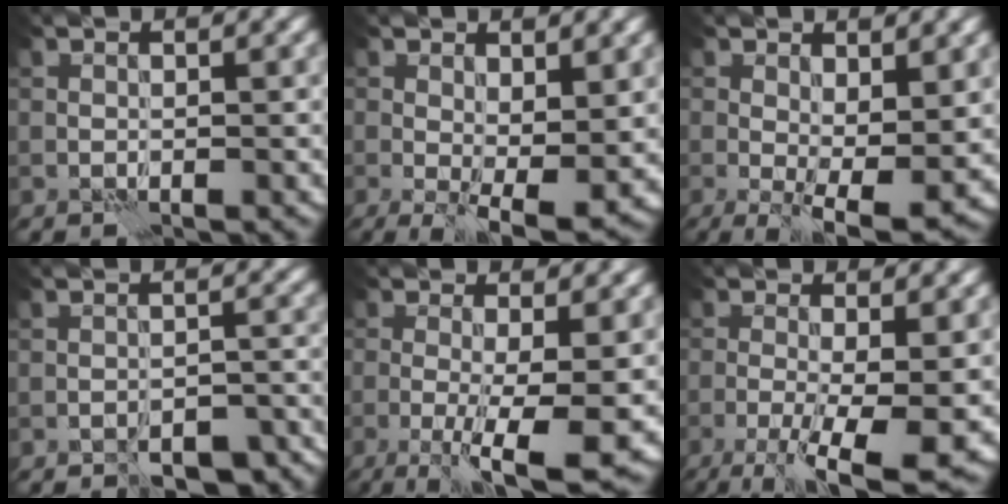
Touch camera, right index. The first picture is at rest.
{"total": 6.5, "force": [-0.7, 2.7, 5.9], "torque": [-0.095, -0.015, -0.003]}
{"total": 7.4, "force": [-0.8, 3.0, 6.7], "torque": [-0.106, -0.015, -0.006]}
{"total": 6.1, "force": [-5.1, 2.5, 2.3], "torque": [-0.015, 0.003, -0.065]}
{"total": 8.6, "force": [-2.7, 1.9, 7.9], "torque": [-0.122, -0.009, -0.040]}
{"total": 9.8, "force": [-3.9, 3.0, 8.5], "torque": [-0.137, -0.014, -0.058]}